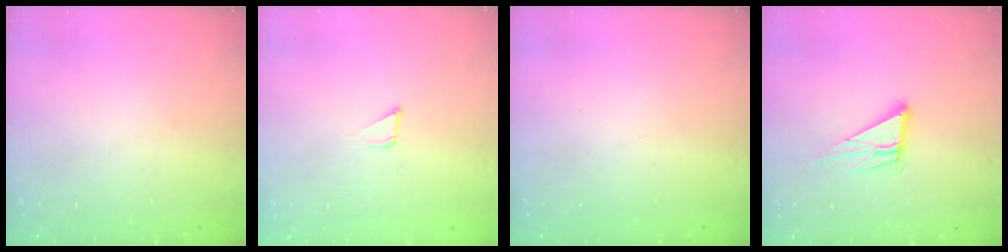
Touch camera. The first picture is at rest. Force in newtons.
{"total": 1.6, "press": 1.6, "slide": 0.1}
{"total": 0.0}
{"total": 10.3, "press": 10.2, "slide": 1.0}